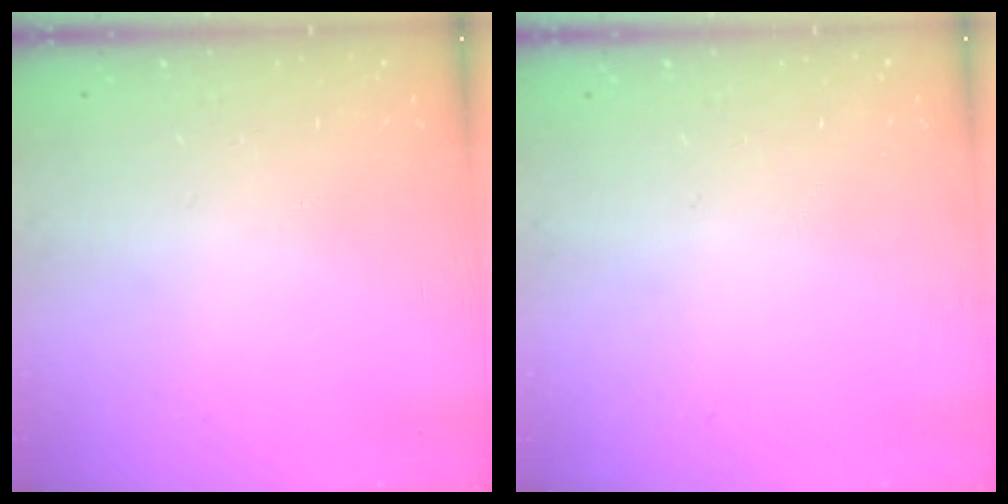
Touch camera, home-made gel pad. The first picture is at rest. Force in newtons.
{"total": 0.0}